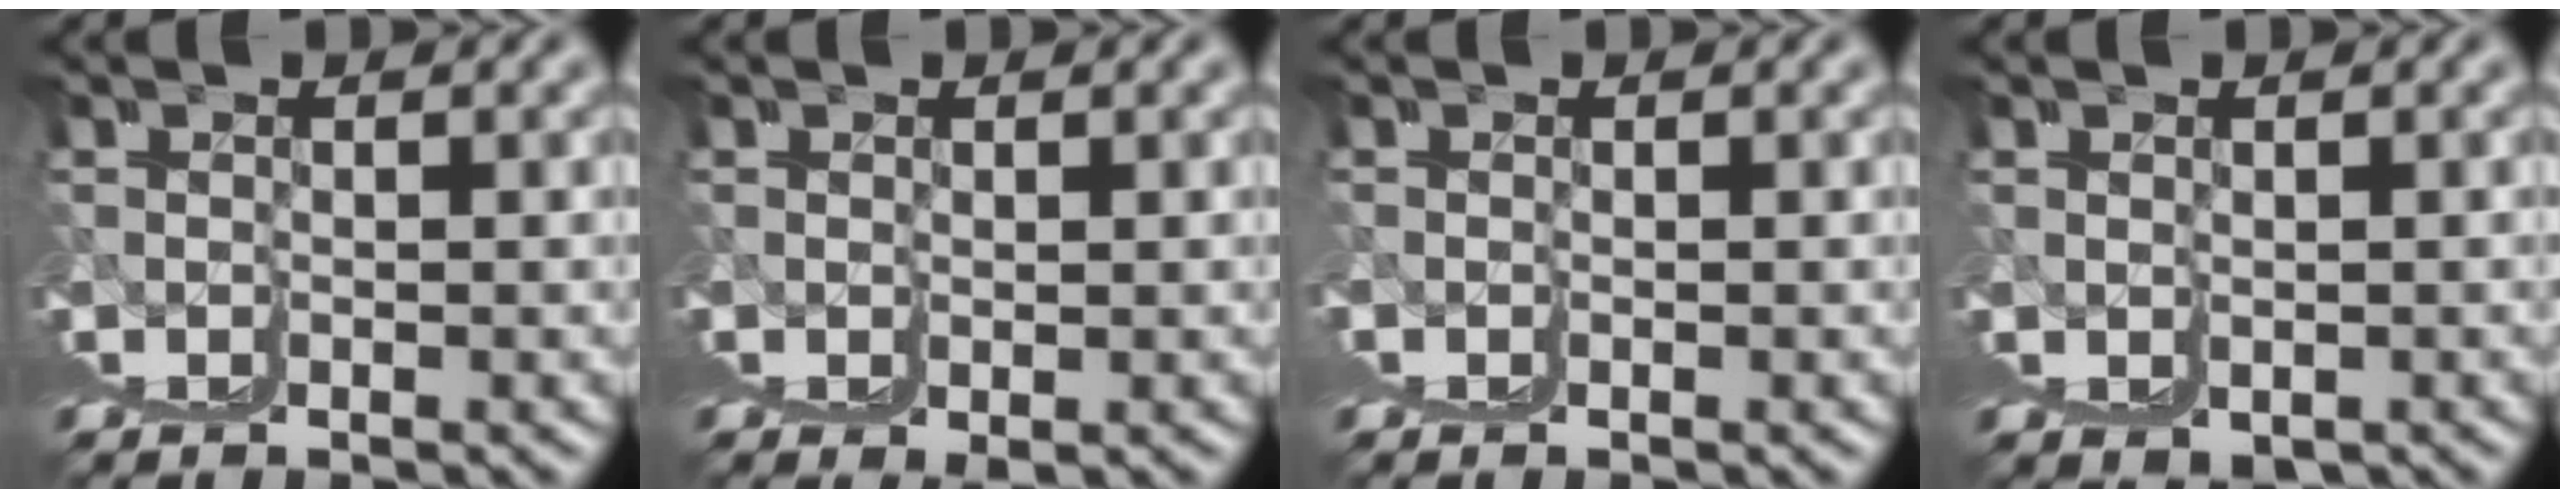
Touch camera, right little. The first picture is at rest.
{"total": 1.7, "force": [-0.1, 1.4, 1.0], "torque": [-0.023, -0.006, 0.001]}
{"total": 0.8, "force": [0.2, -0.5, -0.6], "torque": [0.012, 0.002, 0.003]}
{"total": 1.6, "force": [-0.7, 1.5, 0.2], "torque": [-0.004, -0.013, -0.007]}